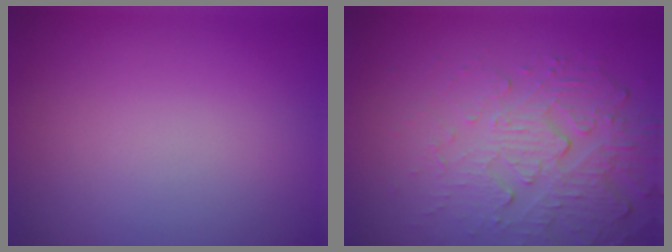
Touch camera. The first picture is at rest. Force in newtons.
{"total": 5.4, "press": 3.7, "slide": 4.0}